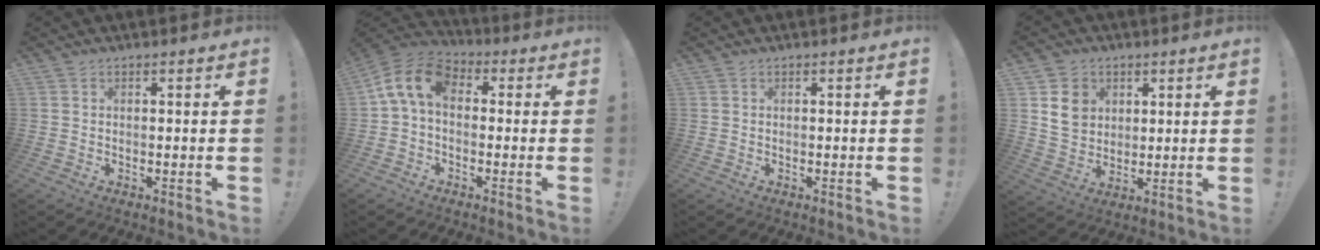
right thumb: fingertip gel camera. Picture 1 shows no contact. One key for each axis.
{"total": 11.0, "fx": 1.9, "fy": 6.7, "fz": 8.6, "tx": -0.187, "ty": 0.014, "tz": 0.037}
{"total": 0.0}
{"total": 8.7, "fx": 3.6, "fy": 7.5, "fz": 2.8, "tx": -0.030, "ty": -0.019, "tz": 0.073}